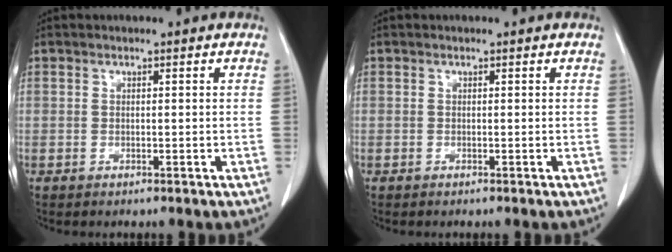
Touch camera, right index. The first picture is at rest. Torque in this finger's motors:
{"motor_torque": [0.14, -0.09, -0.01, 0.00]}